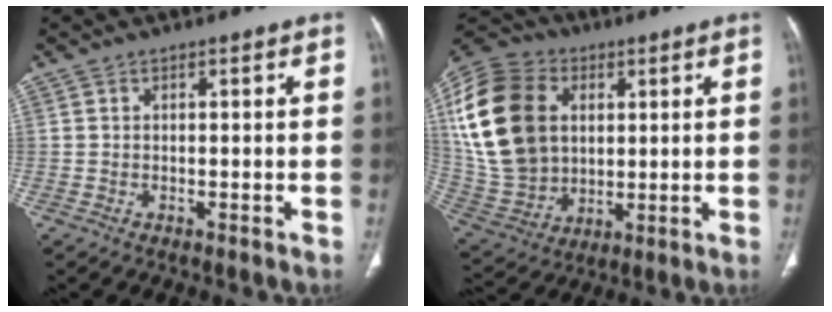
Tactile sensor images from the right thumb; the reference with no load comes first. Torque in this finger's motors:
{"motor_torque": [-0.72, 2.11, 1.70, 0.91, 0.52]}